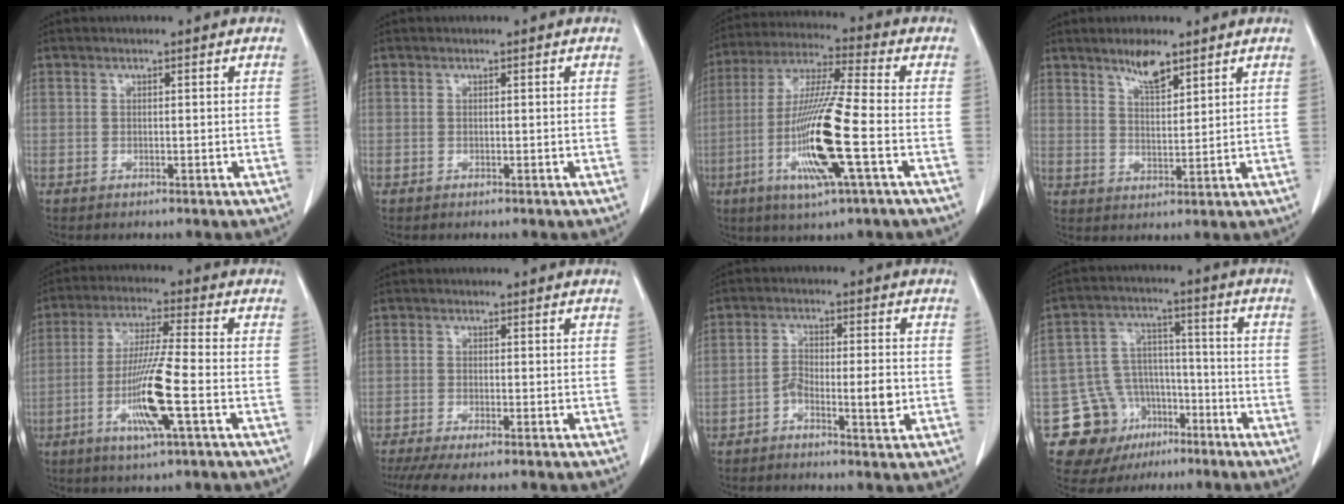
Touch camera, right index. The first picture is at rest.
{"total": 0.0}
{"total": 15.4, "force": [-4.4, 0.1, 14.8], "torque": [-0.303, -0.017, -0.088]}
{"total": 4.8, "force": [3.6, 1.1, 3.0], "torque": [-0.057, -0.002, 0.067]}
{"total": 10.8, "force": [-3.4, -0.4, 10.2], "torque": [-0.203, -0.015, -0.068]}
{"total": 6.8, "force": [-5.4, 0.7, 3.9], "torque": [-0.054, -0.013, -0.087]}
{"total": 5.1, "force": [-1.7, 1.5, 4.5], "torque": [-0.075, 0.008, -0.028]}
{"total": 13.0, "force": [-7.3, 10.2, 3.5], "torque": [-0.058, 0.054, -0.107]}